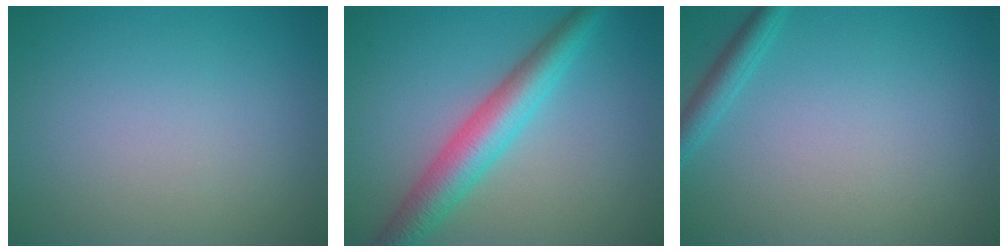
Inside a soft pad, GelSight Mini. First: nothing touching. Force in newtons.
{"total": 5.5, "press": 5.5, "slide": 0.1}
{"total": 1.8, "press": 1.8, "slide": 0.1}